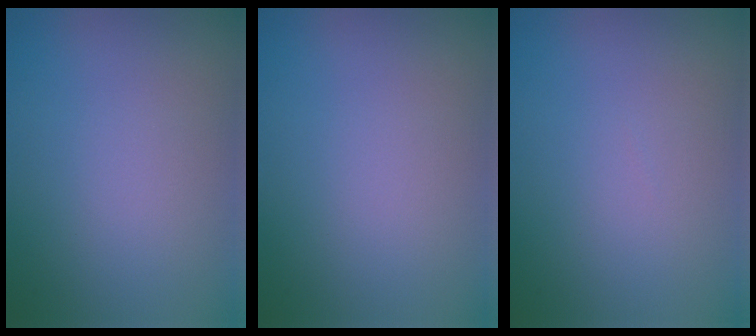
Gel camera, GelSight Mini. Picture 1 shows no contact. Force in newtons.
{"total": 0.0}
{"total": 0.0}